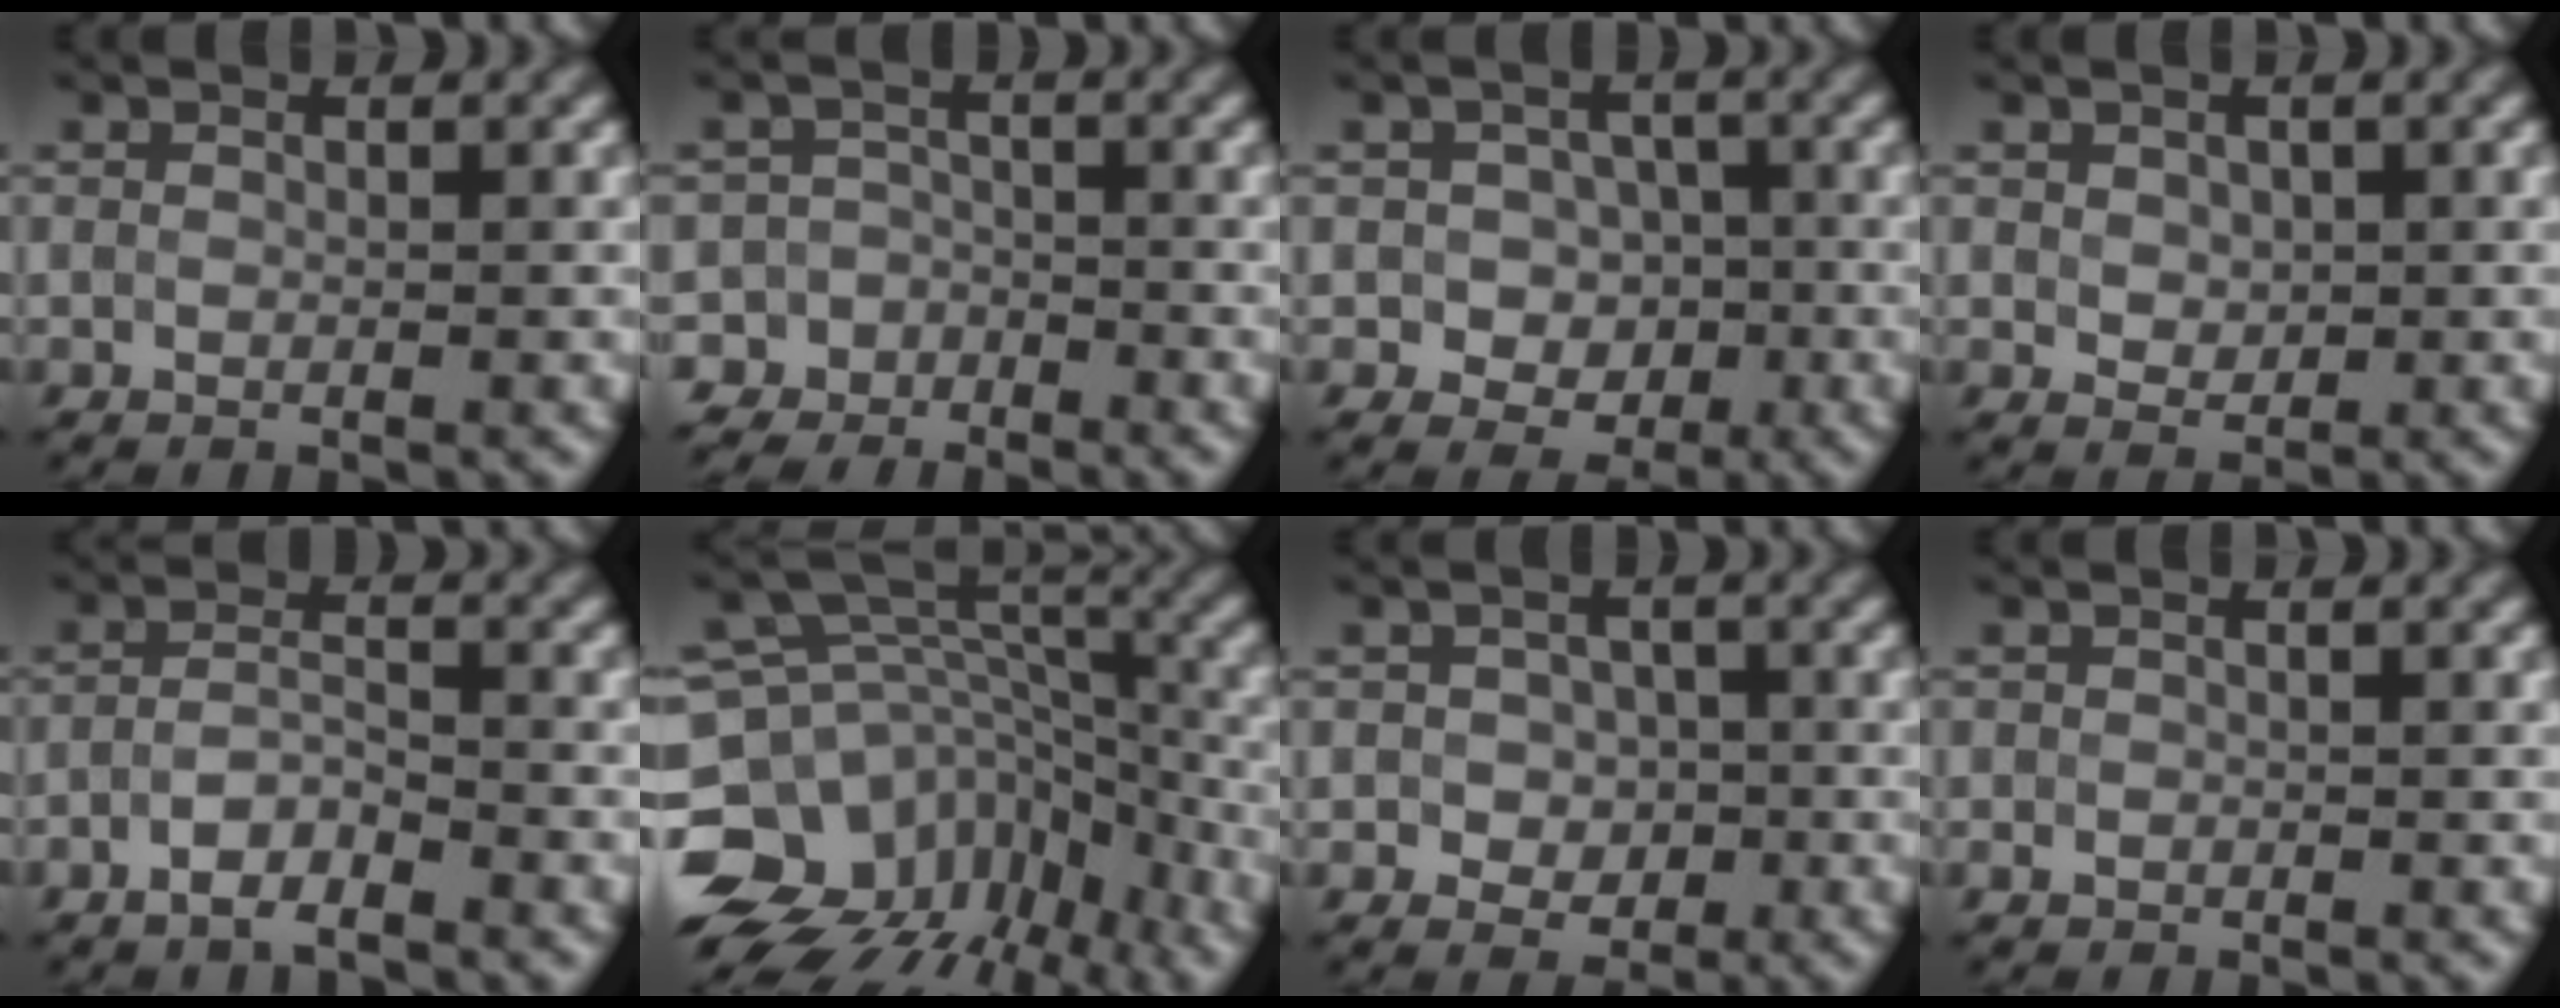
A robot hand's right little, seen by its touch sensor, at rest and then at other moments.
{"total": 5.4, "force": [-4.6, 2.7, -1.2], "torque": [0.041, -0.004, -0.072]}
{"total": 3.3, "force": [-1.4, 2.8, 1.0], "torque": [0.004, -0.002, -0.023]}
{"total": 1.2, "force": [-0.3, 1.1, 0.3], "torque": [-0.012, -0.001, 0.004]}
{"total": 2.4, "force": [-2.4, 0.1, 0.5], "torque": [-0.015, 0.007, -0.041]}
{"total": 13.4, "force": [-9.0, 9.1, 3.8], "torque": [-0.099, 0.013, -0.109]}
{"total": 2.1, "force": [-1.0, 1.8, 0.4], "torque": [-0.005, -0.006, -0.012]}
{"total": 0.6, "force": [-0.6, 0.1, -0.2], "torque": [0.001, 0.000, 0.000]}